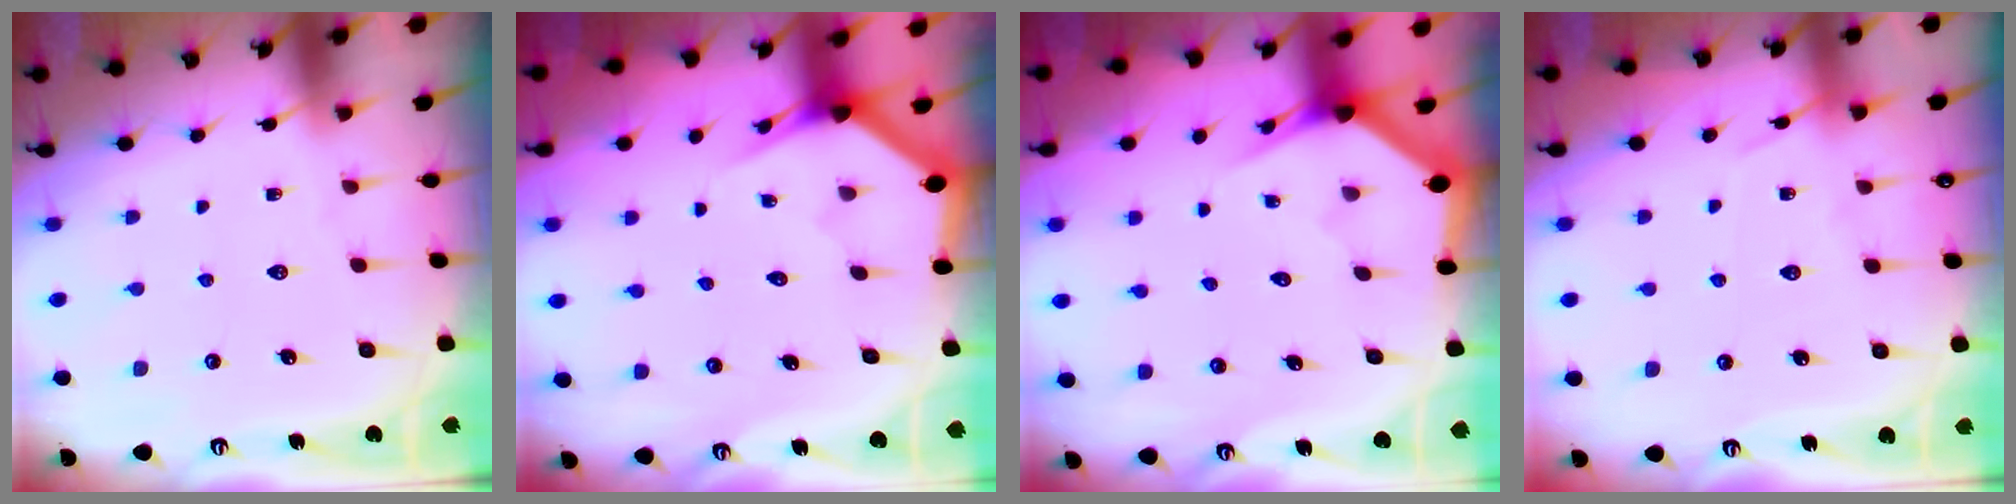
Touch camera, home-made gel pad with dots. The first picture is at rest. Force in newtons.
{"total": 3.0, "press": 3.0, "slide": 0.1}
{"total": 2.7, "press": 2.7, "slide": 0.0}
{"total": 5.1, "press": 5.0, "slide": 0.5}